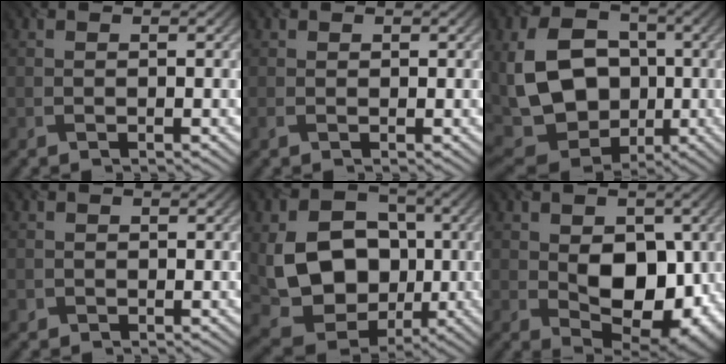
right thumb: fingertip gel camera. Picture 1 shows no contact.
{"total": 0.7, "force": [0.2, 0.5, 0.4], "torque": [-0.010, 0.000, 0.002]}
{"total": 14.3, "force": [-0.7, 10.6, 9.5], "torque": [-0.206, -0.015, -0.010]}
{"total": 1.0, "force": [-0.1, 1.0, 0.1], "torque": [0.000, -0.005, -0.003]}
{"total": 13.8, "force": [-0.7, 10.8, 8.6], "torque": [-0.184, -0.018, -0.014]}
{"total": 10.5, "force": [-0.4, 6.9, 8.0], "torque": [-0.110, -0.009, 0.000]}